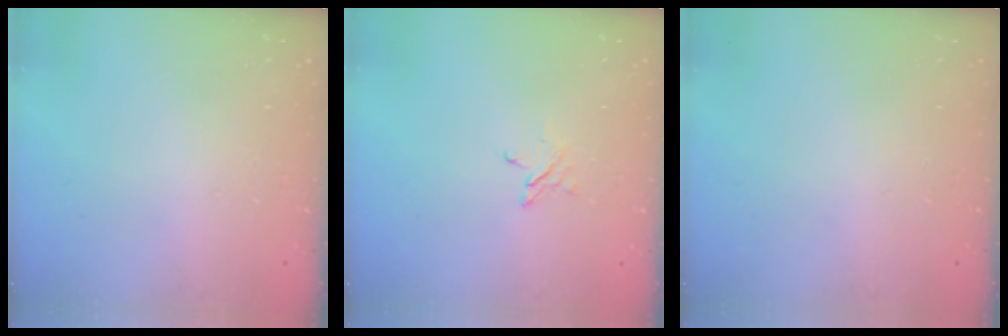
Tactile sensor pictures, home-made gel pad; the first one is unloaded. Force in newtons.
{"total": 2.7, "press": 2.7, "slide": 0.3}
{"total": 0.0}